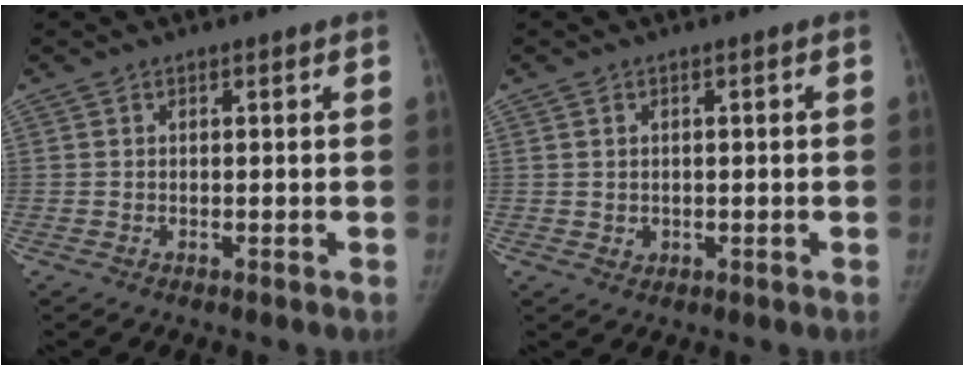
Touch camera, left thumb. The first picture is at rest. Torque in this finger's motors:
{"motor_torque": [0.00, 0.00, 0.27, -0.22, 0.00]}